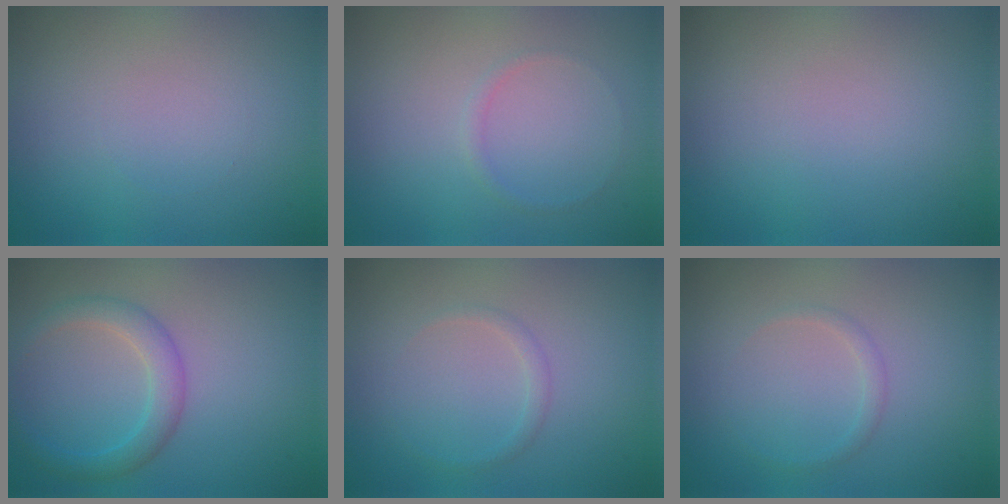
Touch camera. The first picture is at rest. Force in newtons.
{"total": 0.7, "press": 0.7, "slide": 0.1}
{"total": 0.0}
{"total": 2.7, "press": 2.7, "slide": 0.1}
{"total": 0.8, "press": 0.8, "slide": 0.0}
{"total": 0.8, "press": 0.8, "slide": 0.0}